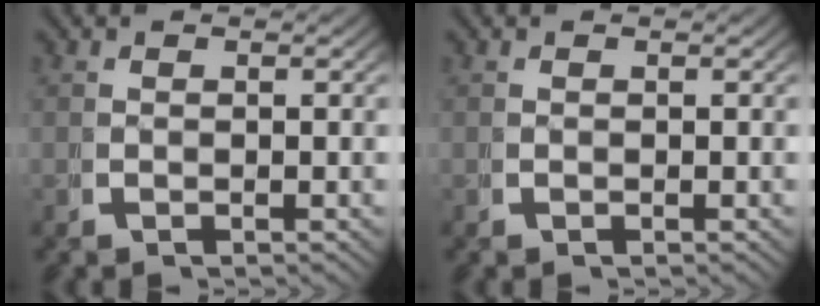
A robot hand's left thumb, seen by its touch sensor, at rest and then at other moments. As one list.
[{"total": 0.0}]